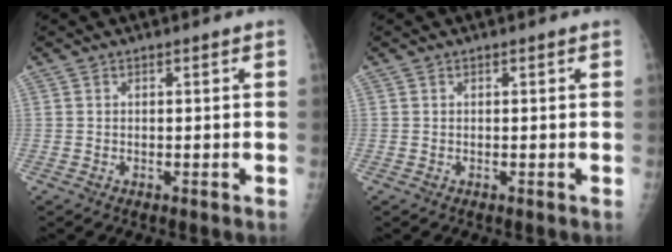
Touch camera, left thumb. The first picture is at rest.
{"total": 0.0}